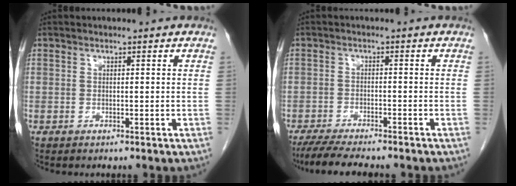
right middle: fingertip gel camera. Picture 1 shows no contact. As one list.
[{"total": 9.1, "force": [-7.8, 1.1, 4.6], "torque": [-0.071, -0.017, -0.122]}]